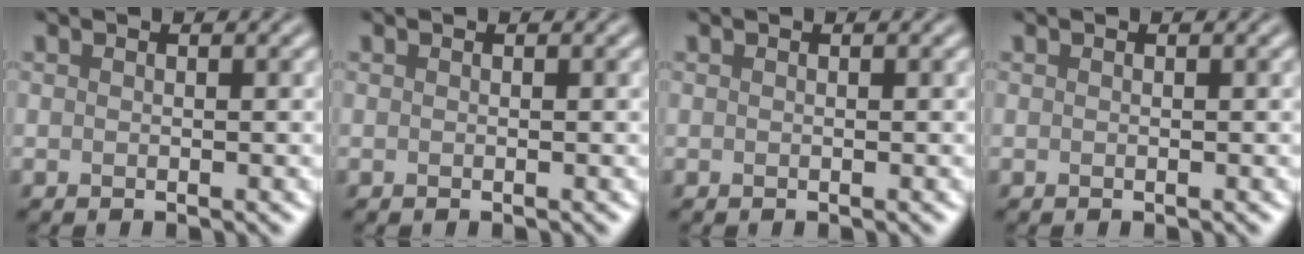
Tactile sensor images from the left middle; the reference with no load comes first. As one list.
[{"total": 0.0}, {"total": 0.0}, {"total": 0.0}]